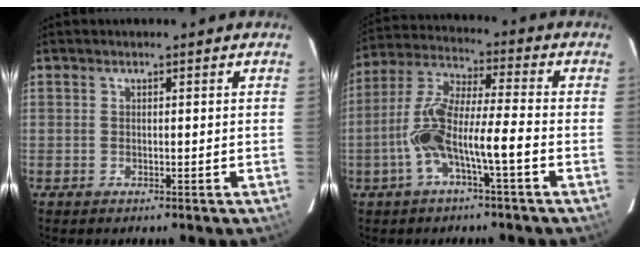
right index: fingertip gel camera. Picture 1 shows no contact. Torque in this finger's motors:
{"motor_torque": [0.44, -0.18, 0.36, 0.21]}